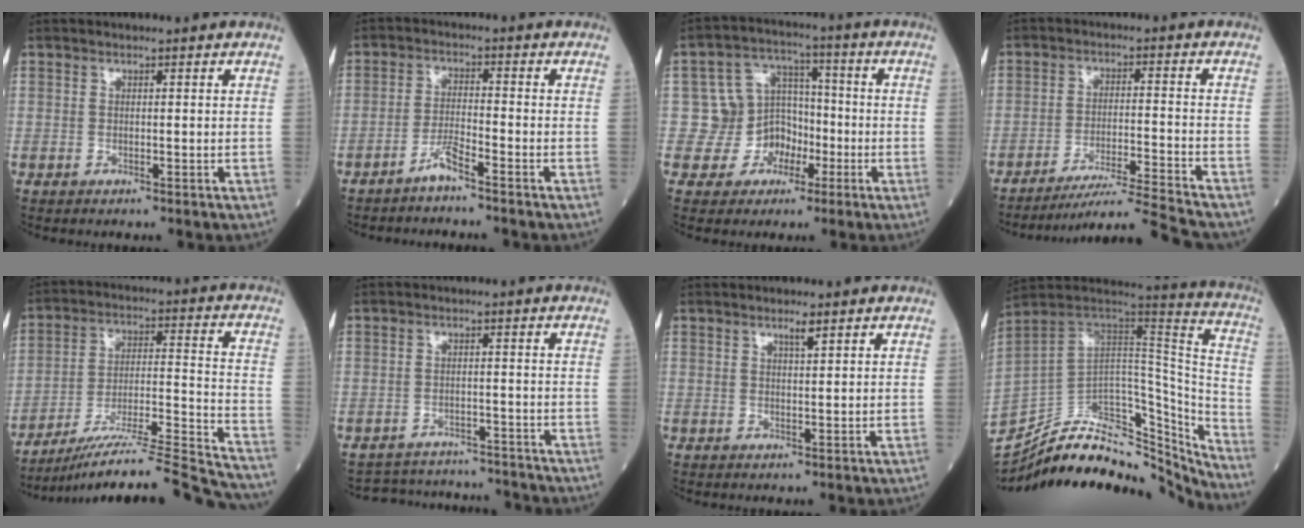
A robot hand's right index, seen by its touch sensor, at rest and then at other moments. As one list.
[{"total": 3.3, "force": [-2.7, -0.2, 1.9], "torque": [-0.040, -0.002, -0.054]}, {"total": 7.5, "force": [-2.3, 7.1, 0.9], "torque": [0.007, 0.028, -0.032]}, {"total": 11.3, "force": [-10.6, -2.7, 2.9], "torque": [-0.038, -0.003, -0.177]}, {"total": 20.3, "force": [-18.6, -0.9, 8.2], "torque": [-0.104, 0.003, -0.289]}, {"total": 9.1, "force": [-8.9, 1.9, -0.1], "torque": [0.004, 0.020, -0.119]}, {"total": 1.6, "force": [1.0, 0.0, 1.2], "torque": [-0.022, -0.001, 0.019]}, {"total": 35.5, "force": [-29.7, 12.0, 15.3], "torque": [-0.261, -0.007, -0.425]}]